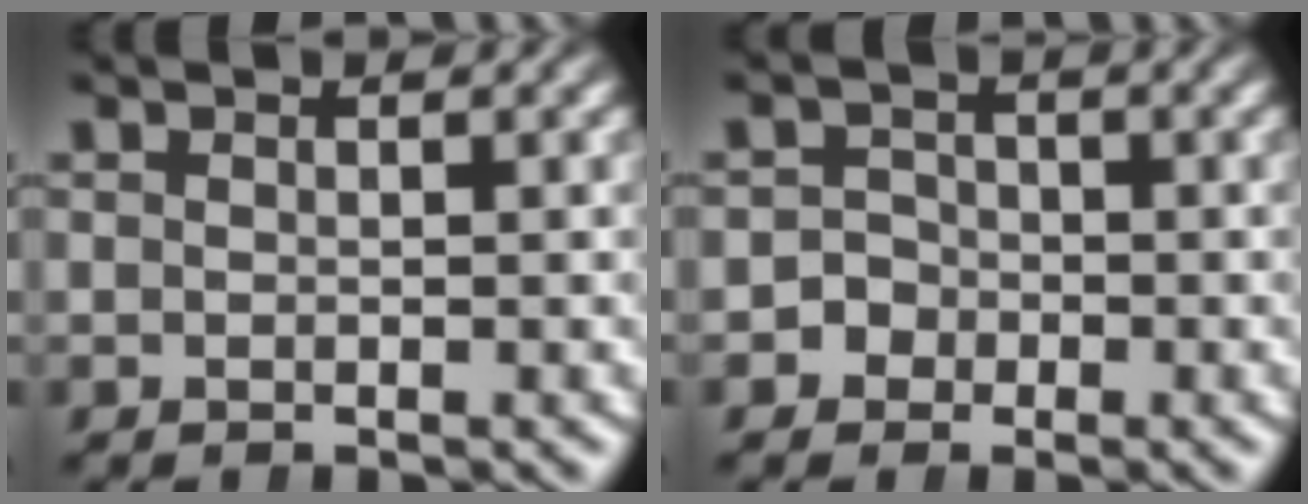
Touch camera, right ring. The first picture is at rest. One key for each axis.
{"total": 3.3, "fx": -0.9, "fy": 3.2, "fz": 0.4, "tx": -0.019, "ty": -0.005, "tz": -0.025}